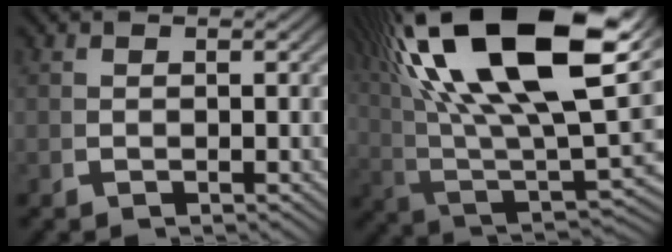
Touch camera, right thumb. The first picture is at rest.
{"total": 19.2, "force": [3.2, 10.3, 16.0], "torque": [-0.293, -0.032, 0.076]}